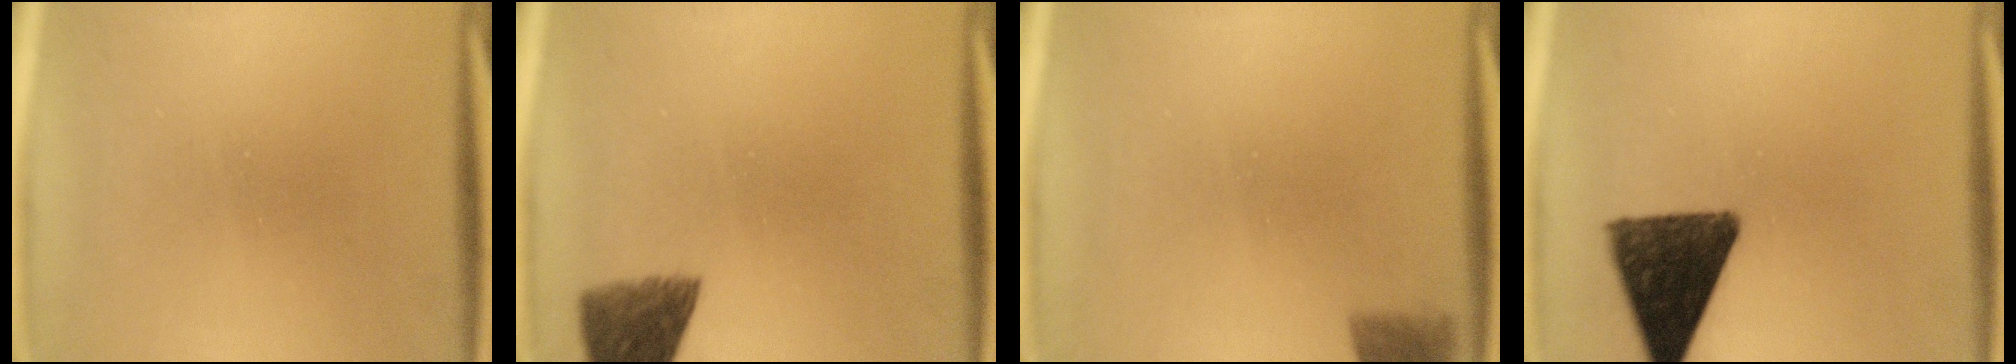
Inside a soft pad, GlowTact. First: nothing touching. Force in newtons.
{"total": 6.5}
{"total": 4.0}
{"total": 13.3}